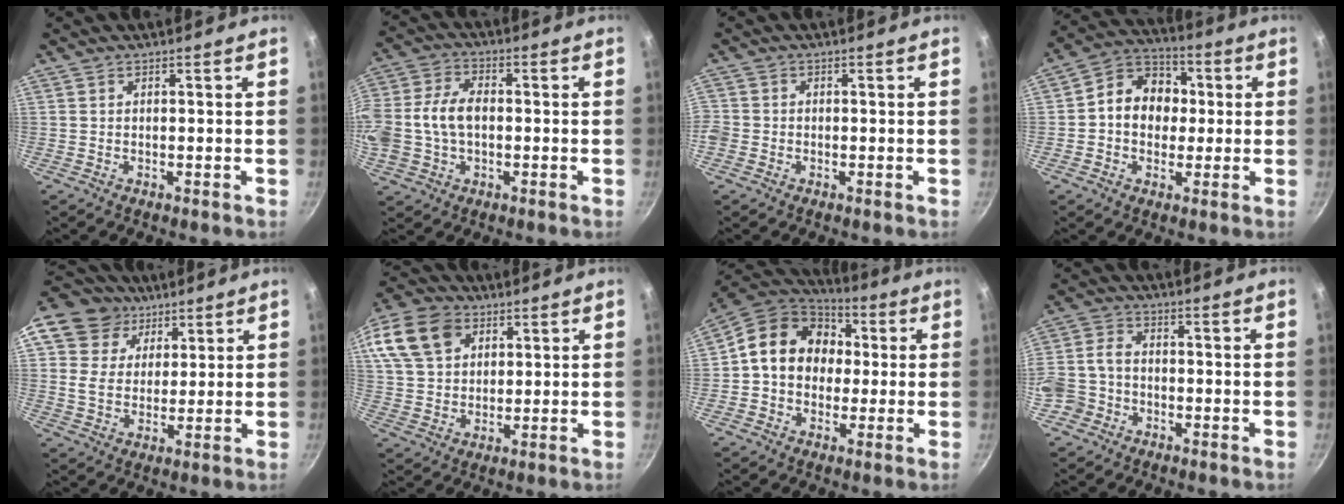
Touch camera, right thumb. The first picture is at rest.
{"total": 12.4, "force": [-0.7, 8.5, 9.0], "torque": [-0.183, 0.030, -0.022]}
{"total": 3.7, "force": [-1.4, 3.1, 1.3], "torque": [-0.032, 0.007, -0.033]}
{"total": 11.6, "force": [0.6, 9.6, 6.5], "torque": [-0.059, 0.024, -0.012]}
{"total": 13.7, "force": [8.2, 10.2, 4.0], "torque": [-0.056, -0.018, 0.140]}
{"total": 18.1, "force": [8.4, 12.9, 9.6], "torque": [-0.193, 0.013, 0.155]}
{"total": 16.4, "force": [1.6, 13.6, 9.0], "torque": [-0.119, 0.038, 0.010]}
{"total": 7.3, "force": [-3.4, 5.6, 3.2], "torque": [-0.049, 0.039, -0.075]}